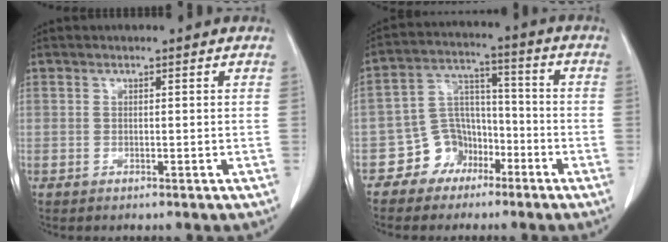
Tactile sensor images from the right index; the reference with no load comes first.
{"total": 7.7, "force": [-4.5, 6.1, 1.7], "torque": [-0.036, 0.024, -0.073]}